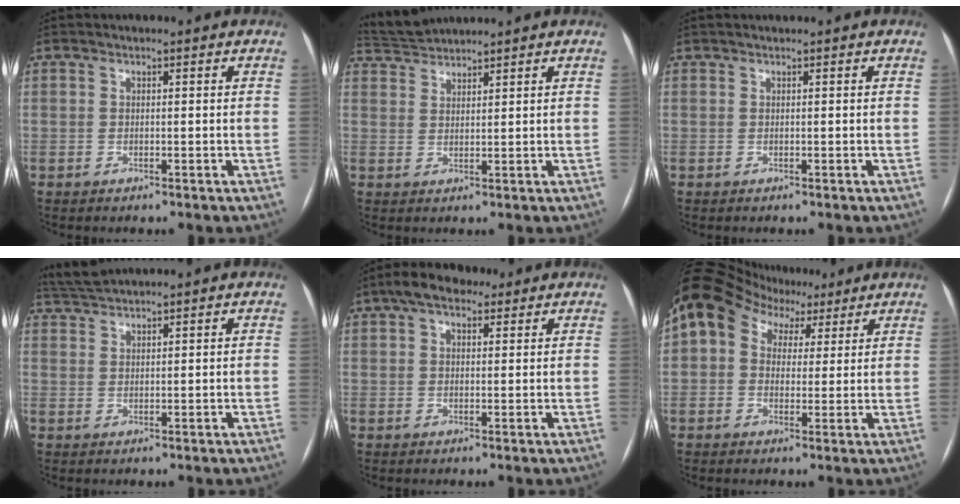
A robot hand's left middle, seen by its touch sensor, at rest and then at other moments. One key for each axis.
{"total": 3.5, "fx": 3.5, "fy": -0.3, "fz": -0.5, "tx": -0.004, "ty": 0.015, "tz": 0.074}
{"total": 0.0}
{"total": 2.7, "fx": 2.6, "fy": -0.7, "fz": 0.1, "tx": -0.011, "ty": 0.012, "tz": 0.061}
{"total": 5.5, "fx": 3.2, "fy": 3.0, "fz": 3.3, "tx": -0.063, "ty": 0.034, "tz": 0.052}
{"total": 10.7, "fx": 5.1, "fy": 7.8, "fz": 5.4, "tx": -0.094, "ty": 0.066, "tz": 0.084}